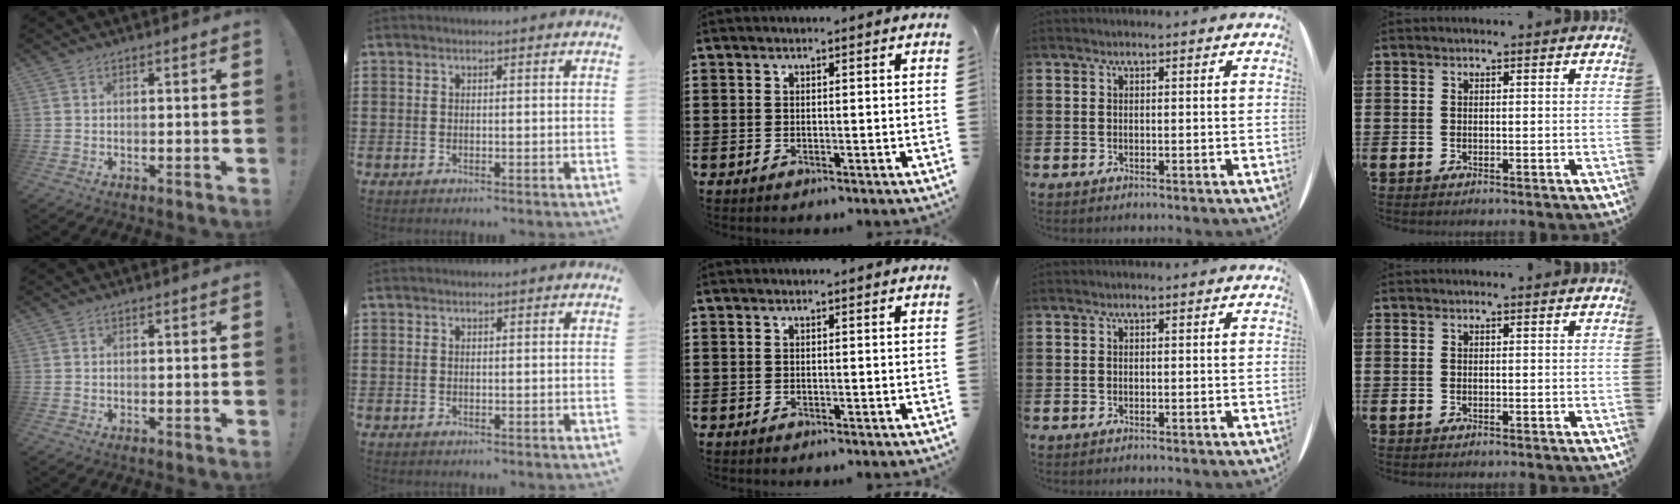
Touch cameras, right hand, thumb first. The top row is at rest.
{}